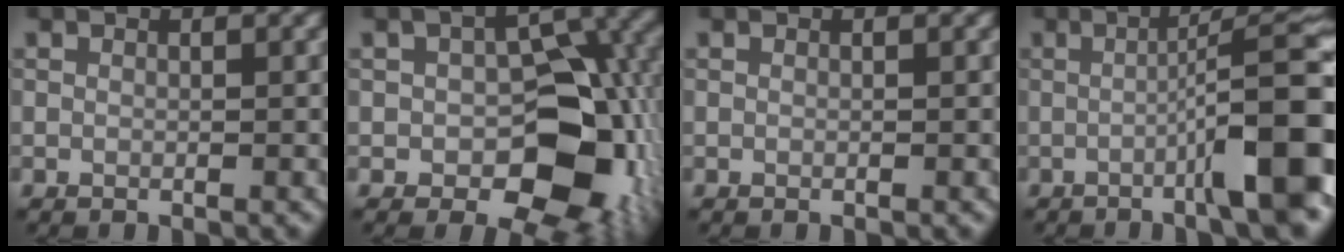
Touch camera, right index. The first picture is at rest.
{"total": 10.5, "force": [-2.1, 6.3, 8.1], "torque": [-0.092, -0.004, -0.029]}
{"total": 0.0}
{"total": 10.9, "force": [-3.0, 1.8, 10.3], "torque": [-0.126, 0.013, -0.051]}